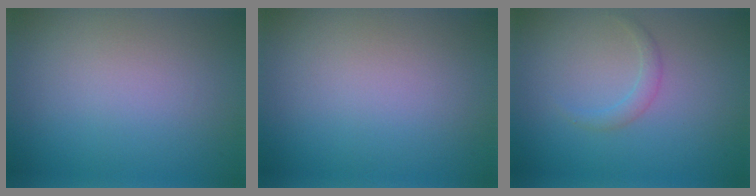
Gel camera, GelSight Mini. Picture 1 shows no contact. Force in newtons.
{"total": 0.0}
{"total": 1.1, "press": 1.1, "slide": 0.1}